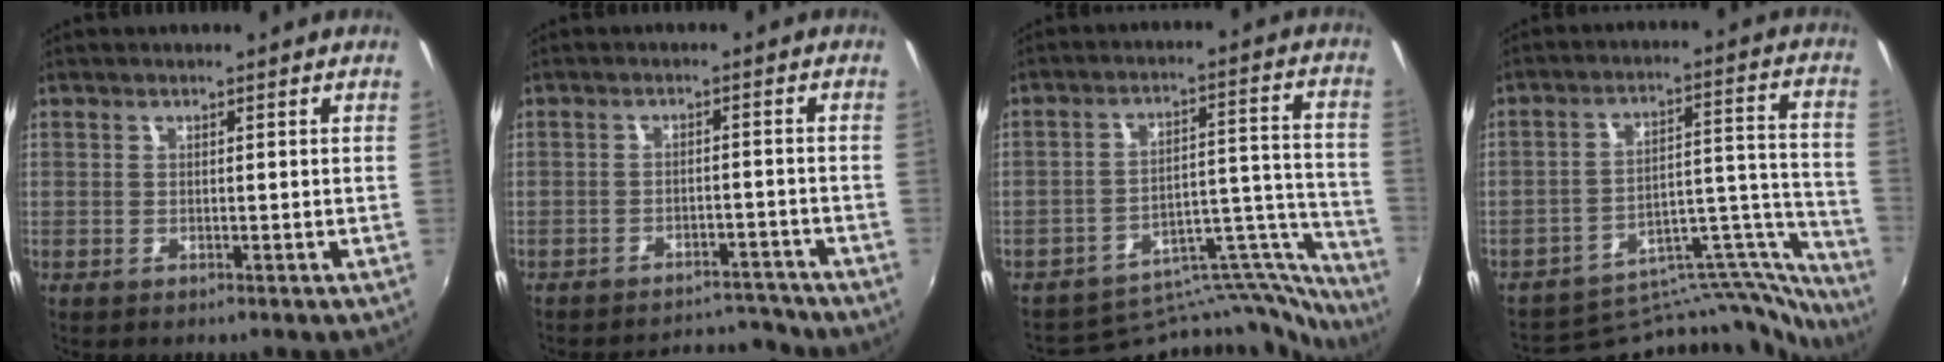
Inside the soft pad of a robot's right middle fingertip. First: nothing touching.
{"total": 7.9, "force": [-7.6, 1.8, 1.0], "torque": [-0.026, 0.018, -0.100]}
{"total": 17.1, "force": [-17.0, 1.6, 0.3], "torque": [0.017, 0.063, -0.252]}
{"total": 20.6, "force": [-20.5, 1.7, 1.5], "torque": [0.004, 0.059, -0.304]}